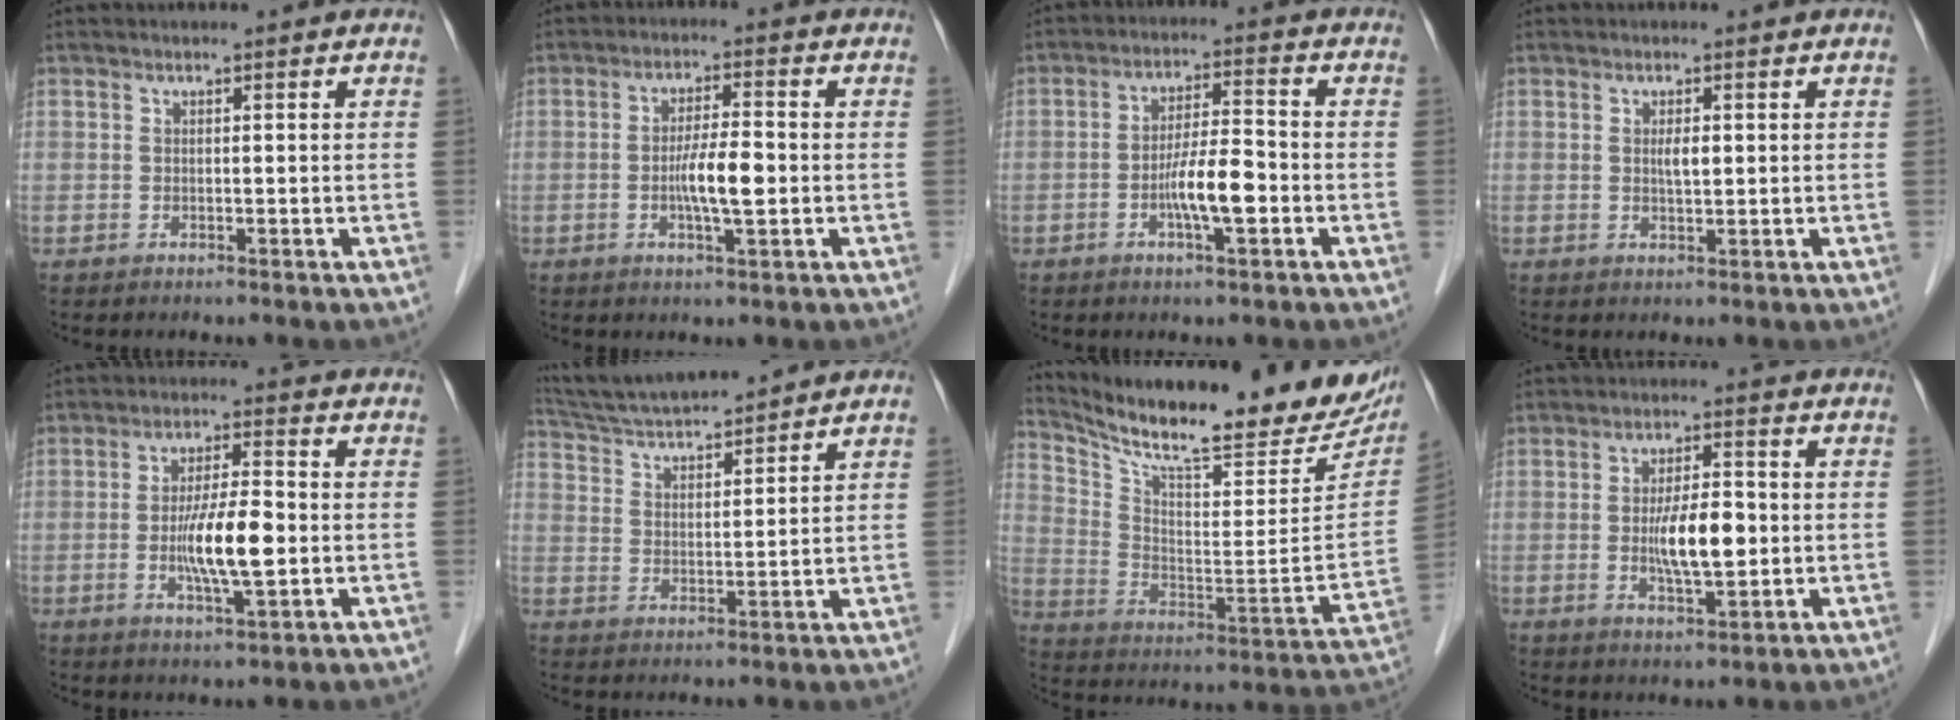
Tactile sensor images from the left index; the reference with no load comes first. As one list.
[{"total": 5.7, "force": [-1.0, 0.9, 5.5], "torque": [-0.105, -0.002, -0.018]}, {"total": 6.8, "force": [-2.3, 1.0, 6.3], "torque": [-0.122, 0.003, -0.042]}, {"total": 1.8, "force": [0.3, 0.6, 1.7], "torque": [-0.032, 0.000, 0.007]}, {"total": 8.6, "force": [-1.3, 1.3, 8.4], "torque": [-0.160, -0.006, -0.026]}, {"total": 11.9, "force": [11.2, 0.6, 4.2], "torque": [-0.082, 0.020, 0.196]}, {"total": 26.8, "force": [23.1, 4.0, 12.9], "torque": [-0.216, -0.063, 0.324]}, {"total": 7.3, "force": [-0.5, 2.0, 7.0], "torque": [-0.132, -0.002, -0.007]}]